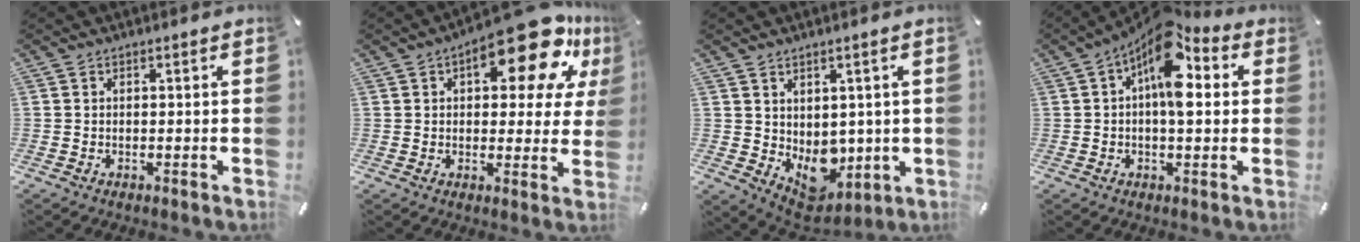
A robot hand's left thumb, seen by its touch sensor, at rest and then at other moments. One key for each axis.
{"total": 18.3, "fx": 9.5, "fy": 7.6, "fz": 13.7, "tx": -0.178, "ty": -0.052, "tz": 0.150}
{"total": 8.9, "fx": -1.2, "fy": 7.5, "fz": 4.6, "tx": -0.043, "ty": -0.025, "tz": -0.012}
{"total": 12.8, "fx": 4.3, "fy": 6.1, "fz": 10.4, "tx": -0.148, "ty": -0.032, "tz": 0.075}